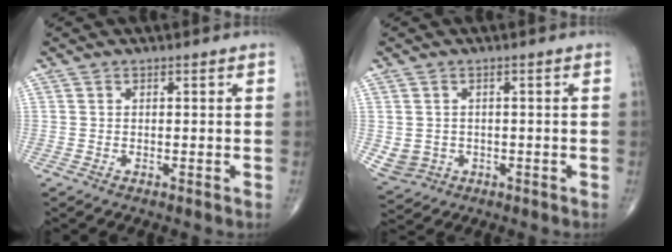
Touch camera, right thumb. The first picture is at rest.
{"total": 4.6, "force": [-0.7, 4.3, 1.5], "torque": [-0.025, 0.003, 0.002]}